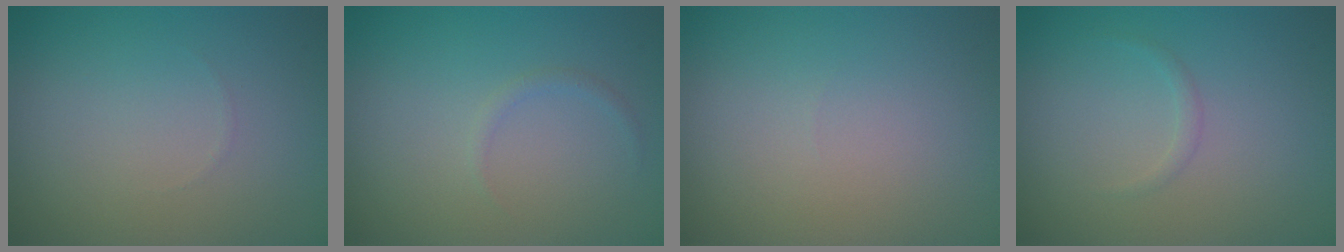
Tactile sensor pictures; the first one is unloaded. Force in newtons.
{"total": 0.7, "press": 0.7, "slide": 0.1}
{"total": 0.0}
{"total": 0.6, "press": 0.6, "slide": 0.1}